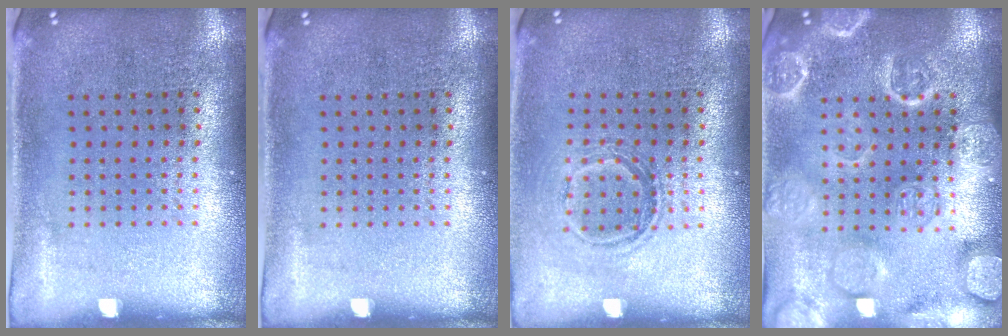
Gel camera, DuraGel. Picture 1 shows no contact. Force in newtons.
{"total": 0.0}
{"total": 1.1, "press": 1.0, "slide": 0.6}
{"total": 5.8, "press": 5.7, "slide": 0.8}